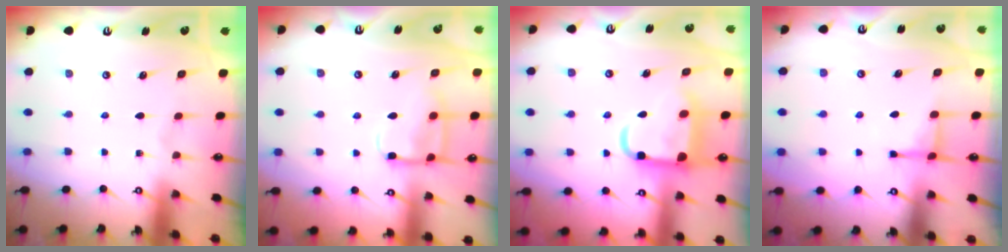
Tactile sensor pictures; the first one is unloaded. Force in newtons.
{"total": 10.6, "press": 10.5, "slide": 1.1}
{"total": 11.8, "press": 11.7, "slide": 1.6}
{"total": 3.8, "press": 3.7, "slide": 0.9}